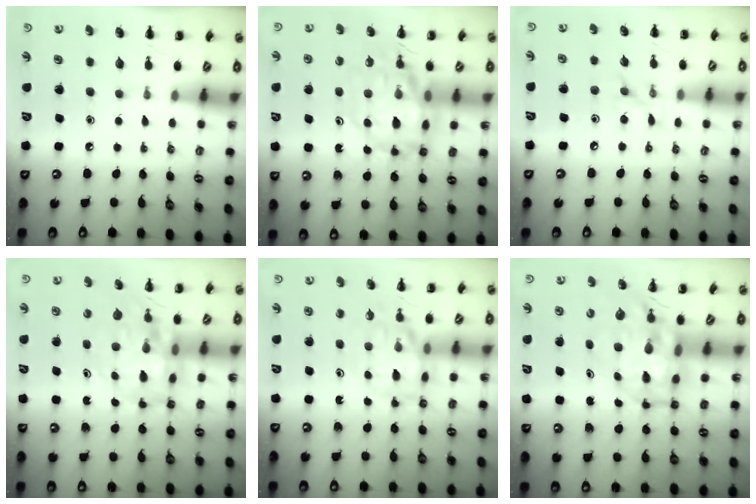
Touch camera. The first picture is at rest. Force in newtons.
{"total": 19.0, "press": 18.4, "slide": 4.7}
{"total": 5.9, "press": 5.8, "slide": 1.0}
{"total": 10.6, "press": 10.1, "slide": 3.3}
{"total": 10.1, "press": 9.6, "slide": 3.1}
{"total": 7.8, "press": 7.5, "slide": 2.2}